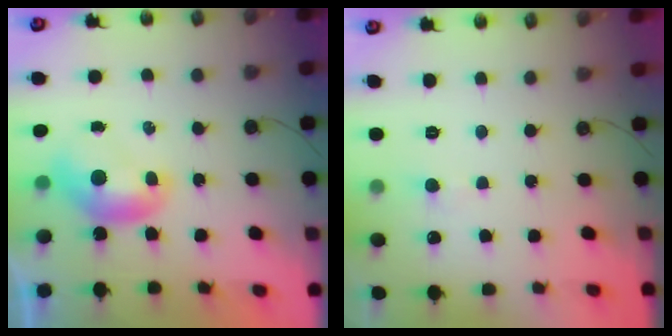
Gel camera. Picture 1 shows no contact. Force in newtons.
{"total": 0.9, "press": 0.7, "slide": 0.5}